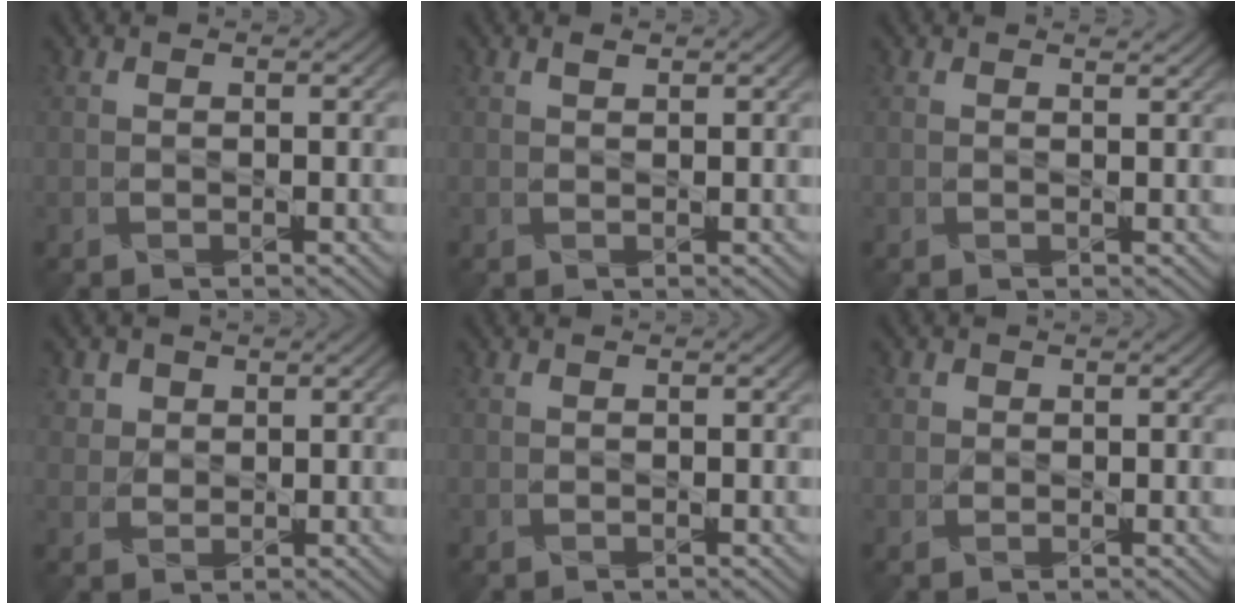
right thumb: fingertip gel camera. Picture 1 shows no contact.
{"total": 0.7, "force": [0.5, 0.2, 0.4], "torque": [-0.014, 0.000, 0.011]}
{"total": 0.8, "force": [0.8, 0.0, 0.2], "torque": [-0.009, -0.005, 0.012]}
{"total": 3.3, "force": [1.9, 2.6, 0.9], "torque": [-0.037, -0.012, 0.049]}
{"total": 0.0}
{"total": 1.1, "force": [0.4, 1.0, 0.1], "torque": [-0.001, -0.004, 0.005]}